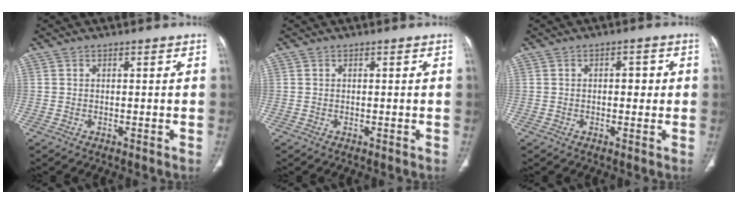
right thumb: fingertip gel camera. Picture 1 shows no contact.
{"total": 0.0}
{"total": 3.3, "force": [0.3, 1.9, 2.7], "torque": [-0.027, 0.004, 0.003]}